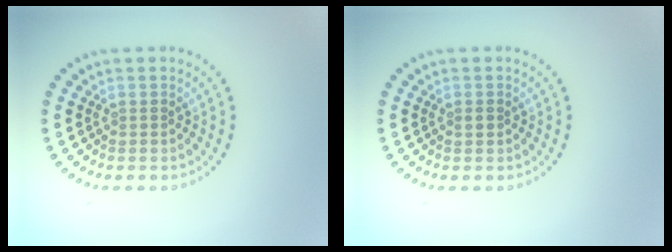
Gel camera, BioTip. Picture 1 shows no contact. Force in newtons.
{"total": 0.7, "press": 0.7, "slide": 0.1}